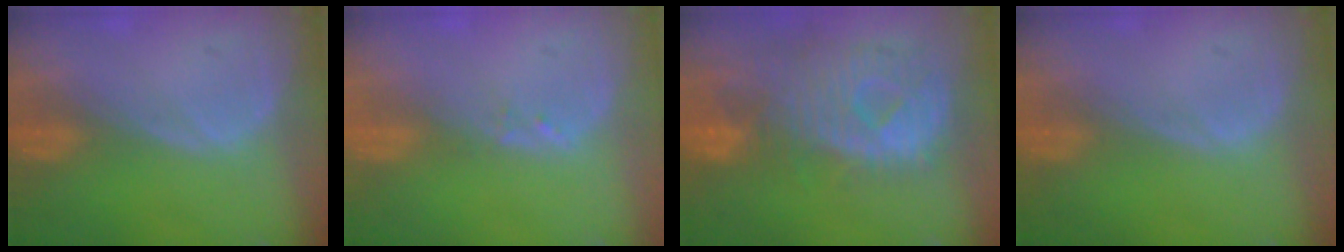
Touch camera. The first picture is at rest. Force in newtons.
{"total": 1.0, "press": 1.0, "slide": 0.2}
{"total": 11.5, "press": 10.0, "slide": 5.7}
{"total": 0.0}